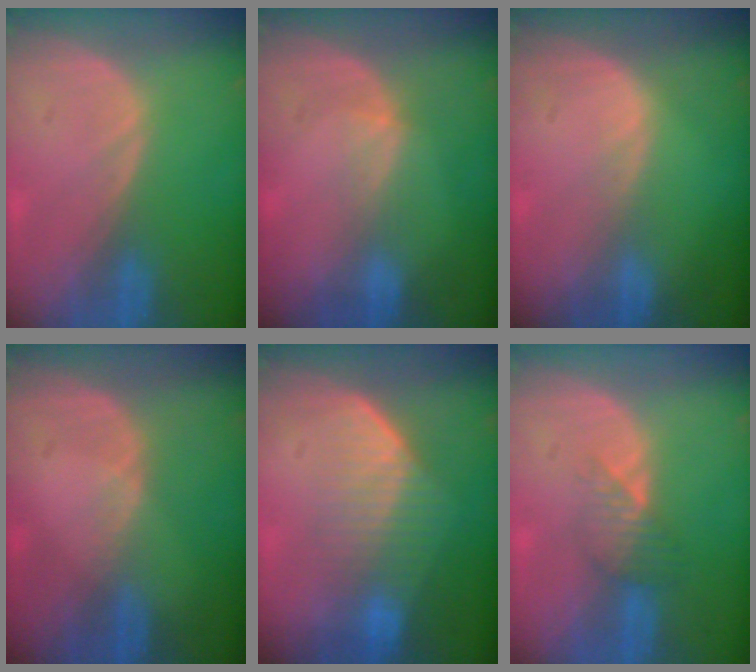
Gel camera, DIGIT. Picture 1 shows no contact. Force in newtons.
{"total": 2.1, "press": 1.7, "slide": 1.2}
{"total": 0.6, "press": 0.6, "slide": 0.1}
{"total": 1.1, "press": 0.8, "slide": 0.8}
{"total": 7.0, "press": 6.4, "slide": 3.0}
{"total": 3.5, "press": 3.1, "slide": 1.7}